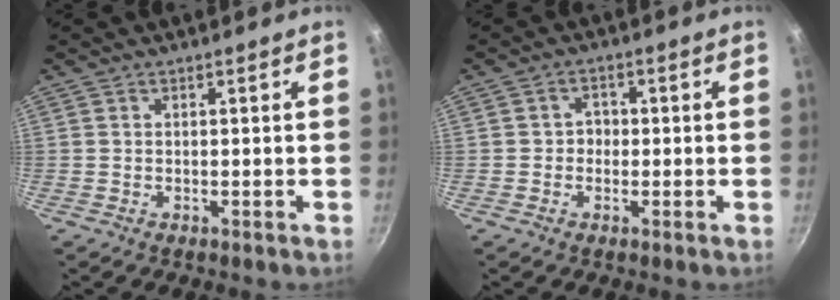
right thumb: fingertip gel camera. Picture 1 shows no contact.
{"total": 2.7, "force": [-0.4, 2.5, 1.1], "torque": [0.002, 0.008, -0.010]}